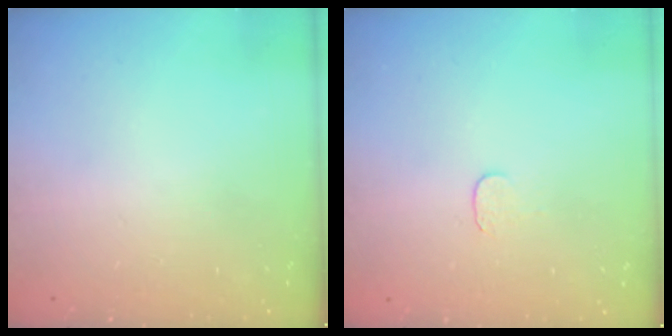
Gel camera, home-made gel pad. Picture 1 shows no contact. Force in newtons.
{"total": 3.7, "press": 3.7, "slide": 0.4}